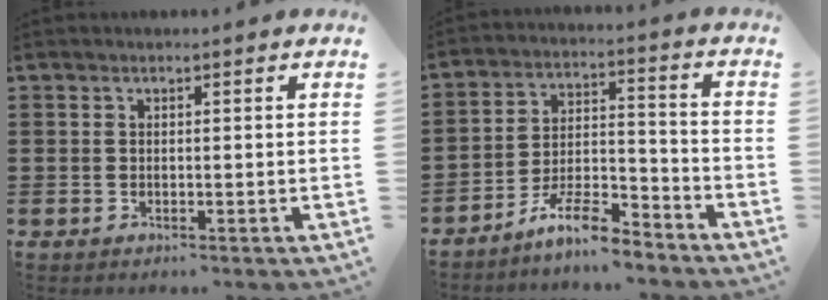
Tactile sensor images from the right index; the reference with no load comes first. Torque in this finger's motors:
{"motor_torque": [0.18, 1.49, -0.35, -0.21]}